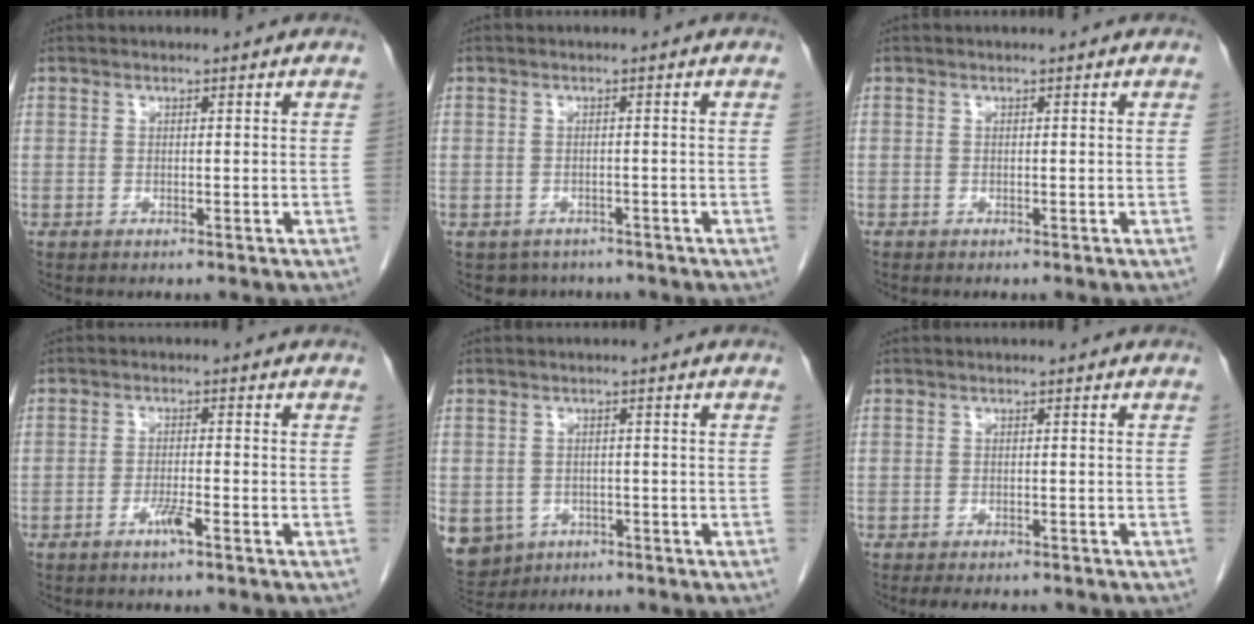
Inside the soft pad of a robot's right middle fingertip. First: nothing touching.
{"total": 3.4, "force": [-2.7, 2.1, -0.1], "torque": [0.001, 0.004, -0.037]}
{"total": 0.0}
{"total": 2.8, "force": [-1.6, 0.1, 2.3], "torque": [-0.045, -0.003, -0.031]}
{"total": 11.8, "force": [-5.3, 9.7, 4.0], "torque": [-0.124, -0.006, -0.066]}
{"total": 5.1, "force": [-4.3, 1.7, 2.0], "torque": [-0.023, -0.005, -0.055]}